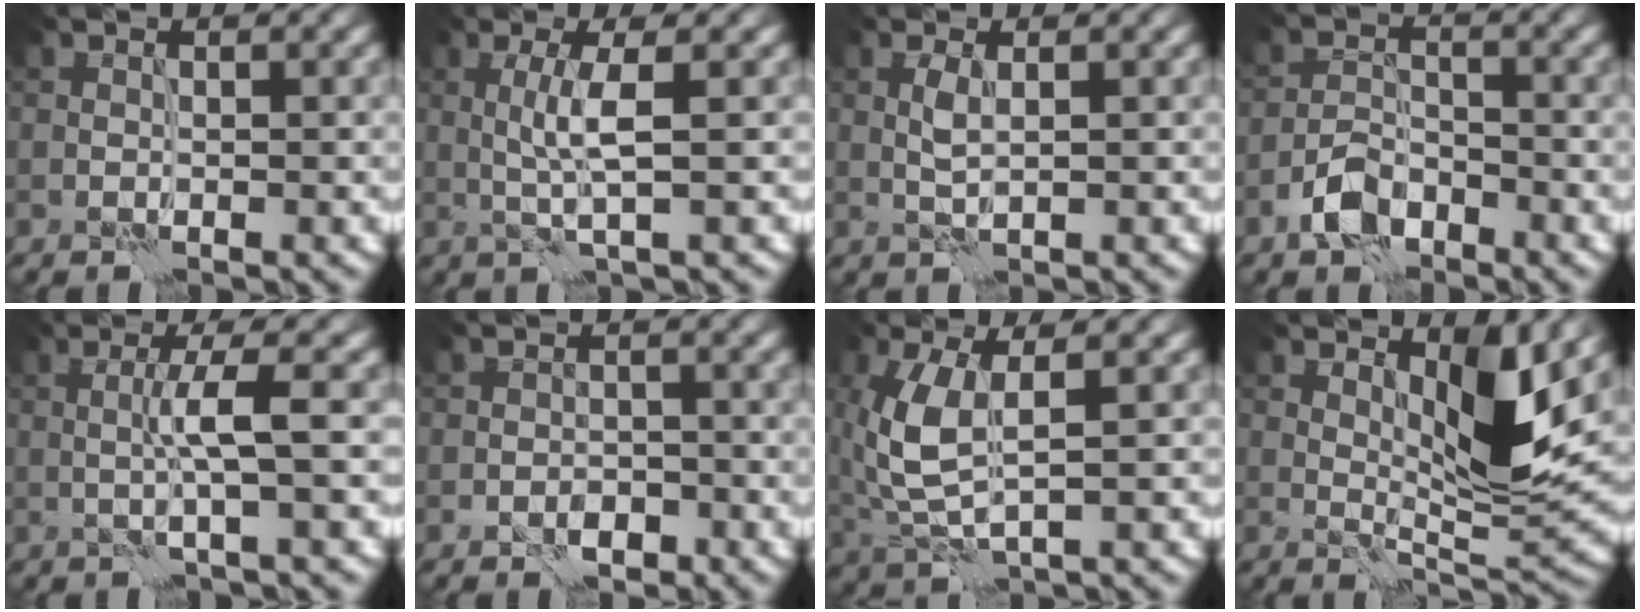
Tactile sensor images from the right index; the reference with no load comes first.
{"total": 2.8, "force": [0.3, 0.0, 2.8], "torque": [-0.061, 0.001, 0.007]}
{"total": 1.5, "force": [0.3, 0.3, 1.4], "torque": [-0.035, 0.003, 0.008]}
{"total": 3.5, "force": [-2.4, 1.8, 1.8], "torque": [-0.032, 0.006, -0.055]}
{"total": 3.2, "force": [0.1, 0.1, 3.2], "torque": [-0.060, 0.004, -0.002]}
{"total": 2.1, "force": [-1.3, 1.2, 1.1], "torque": [-0.012, 0.004, -0.023]}
{"total": 5.7, "force": [0.4, 2.5, 5.2], "torque": [-0.141, -0.002, 0.012]}
{"total": 5.6, "force": [2.7, 1.5, 4.6], "torque": [-0.077, -0.012, 0.047]}